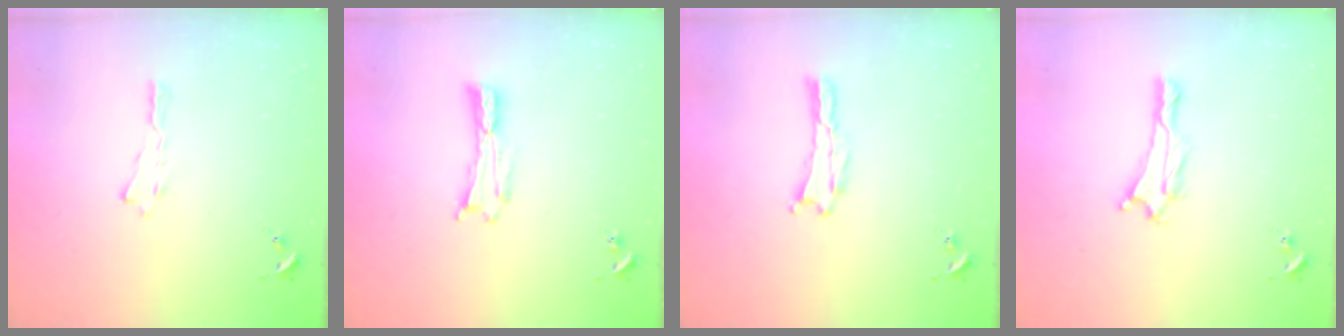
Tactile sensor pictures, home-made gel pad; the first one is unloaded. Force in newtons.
{"total": 0.0}
{"total": 0.0}
{"total": 1.4, "press": 1.4, "slide": 0.2}